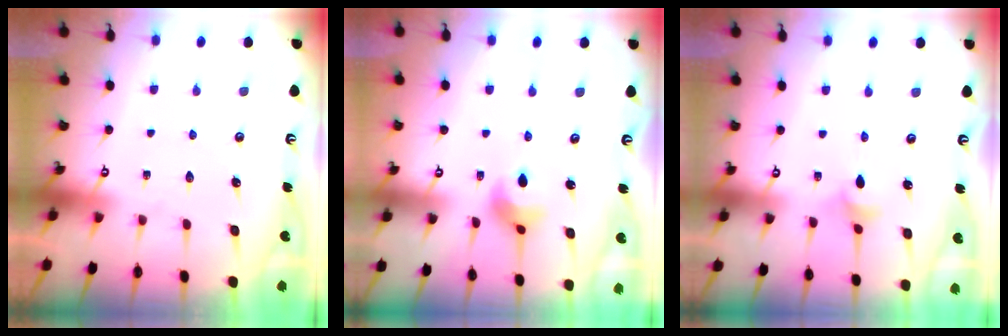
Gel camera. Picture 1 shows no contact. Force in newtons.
{"total": 6.3, "press": 6.3, "slide": 0.6}
{"total": 3.0, "press": 2.9, "slide": 0.5}